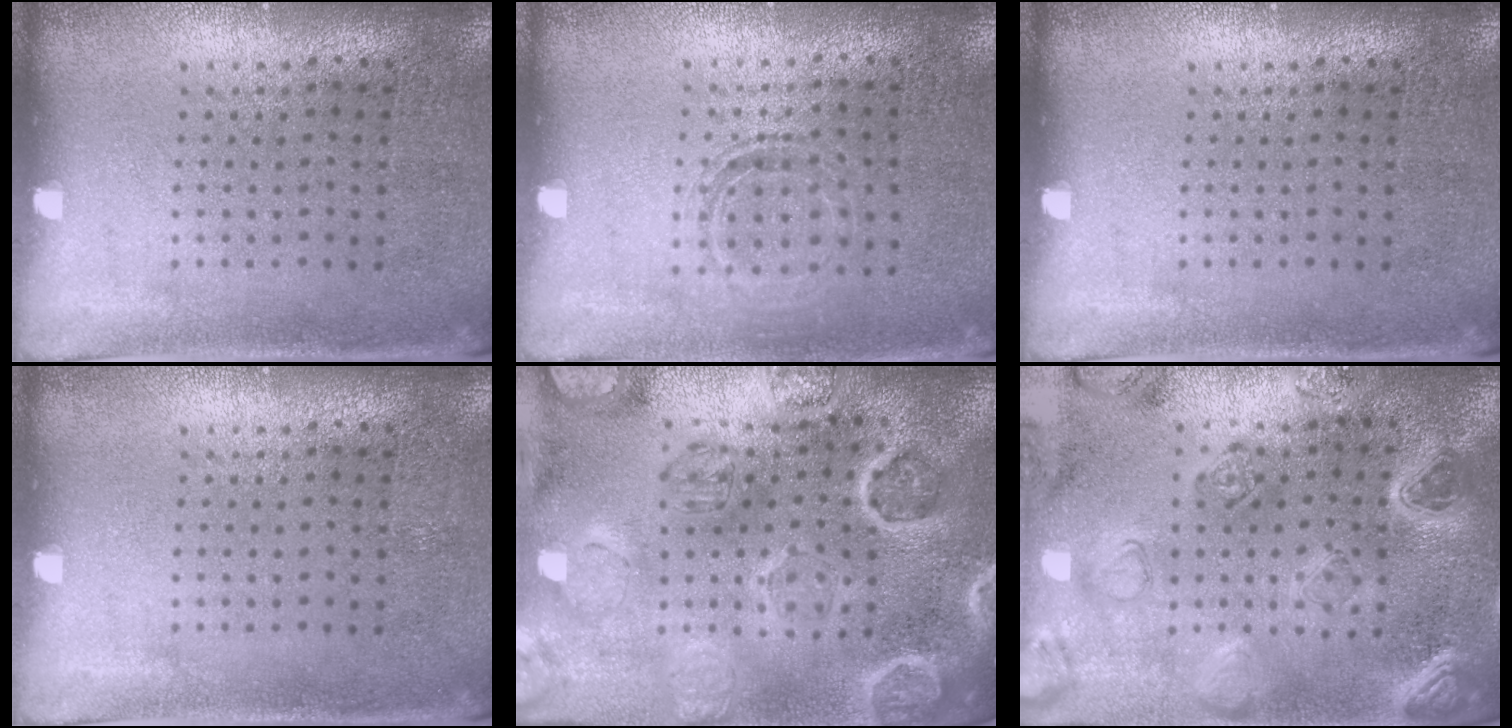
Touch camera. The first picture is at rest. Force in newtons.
{"total": 1.1, "press": 1.0, "slide": 0.4}
{"total": 0.0}
{"total": 0.0}
{"total": 3.2, "press": 3.1, "slide": 0.6}
{"total": 2.2, "press": 2.2, "slide": 0.2}